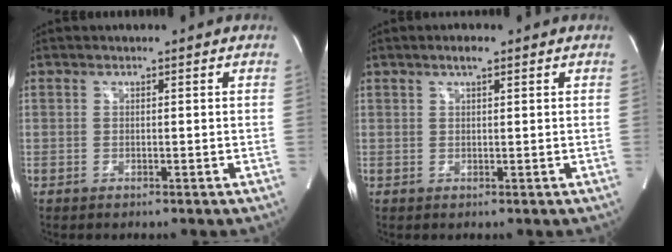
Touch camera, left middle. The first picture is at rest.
{"total": 1.8, "force": [1.2, 0.3, 1.3], "torque": [-0.029, 0.003, 0.021]}